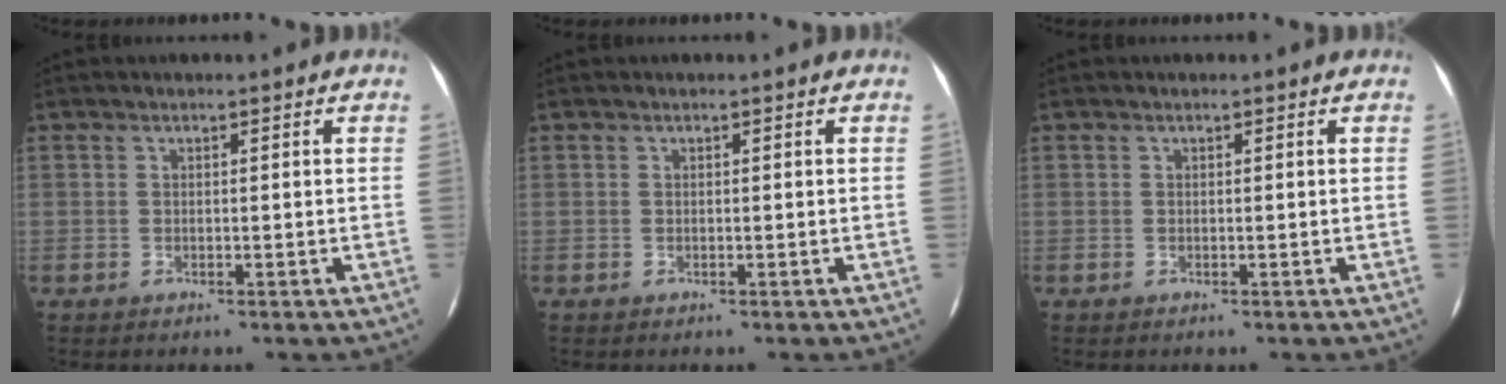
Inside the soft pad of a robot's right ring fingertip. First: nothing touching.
{"total": 0.0}
{"total": 0.0}